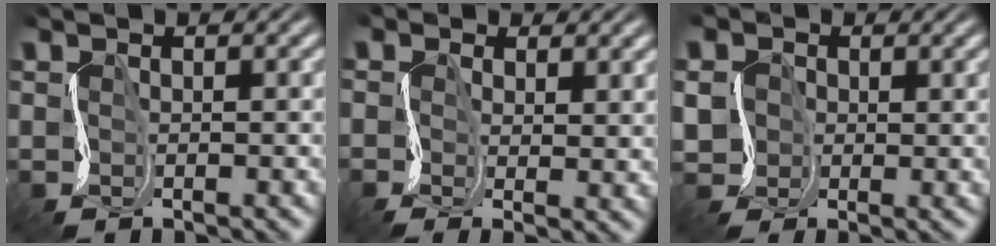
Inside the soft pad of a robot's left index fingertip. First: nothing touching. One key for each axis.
{"total": 1.0, "fx": -0.1, "fy": -0.8, "fz": -0.6, "tx": 0.015, "ty": -0.011, "tz": -0.007}
{"total": 1.4, "fx": -0.5, "fy": 1.2, "fz": -0.7, "tx": 0.001, "ty": -0.004, "tz": -0.015}